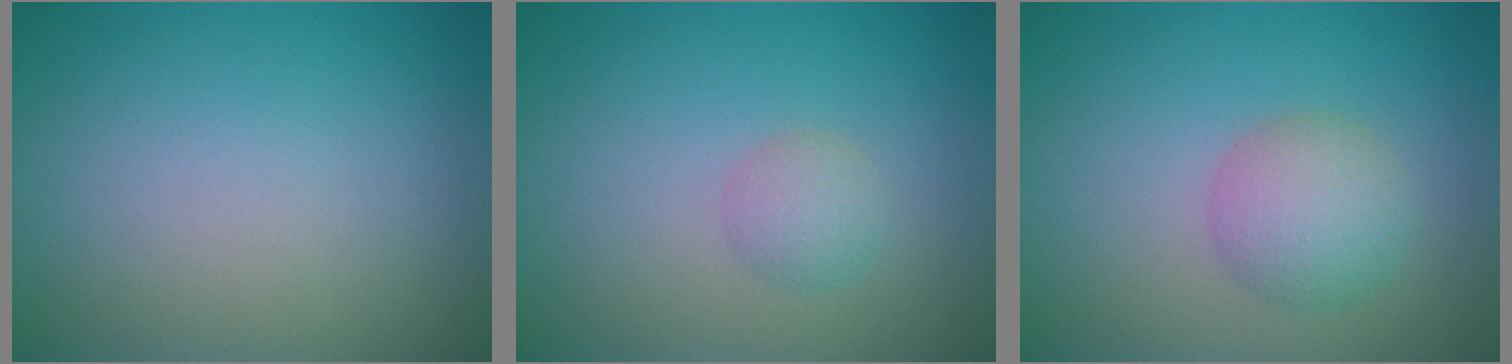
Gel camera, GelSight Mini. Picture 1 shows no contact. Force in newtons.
{"total": 1.7, "press": 1.7, "slide": 0.0}
{"total": 3.5, "press": 3.5, "slide": 0.1}